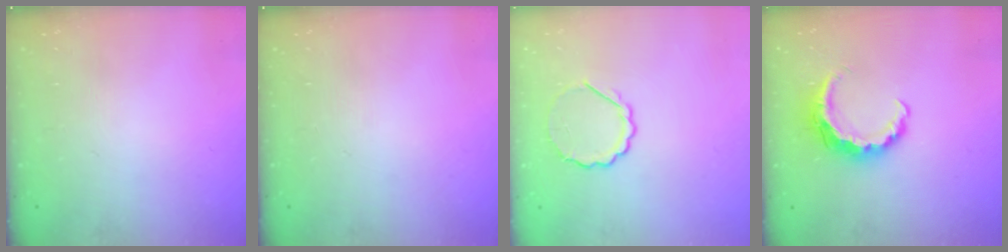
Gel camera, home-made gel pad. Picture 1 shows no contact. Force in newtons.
{"total": 0.0}
{"total": 5.4, "press": 5.2, "slide": 1.3}
{"total": 8.3, "press": 8.3, "slide": 0.9}